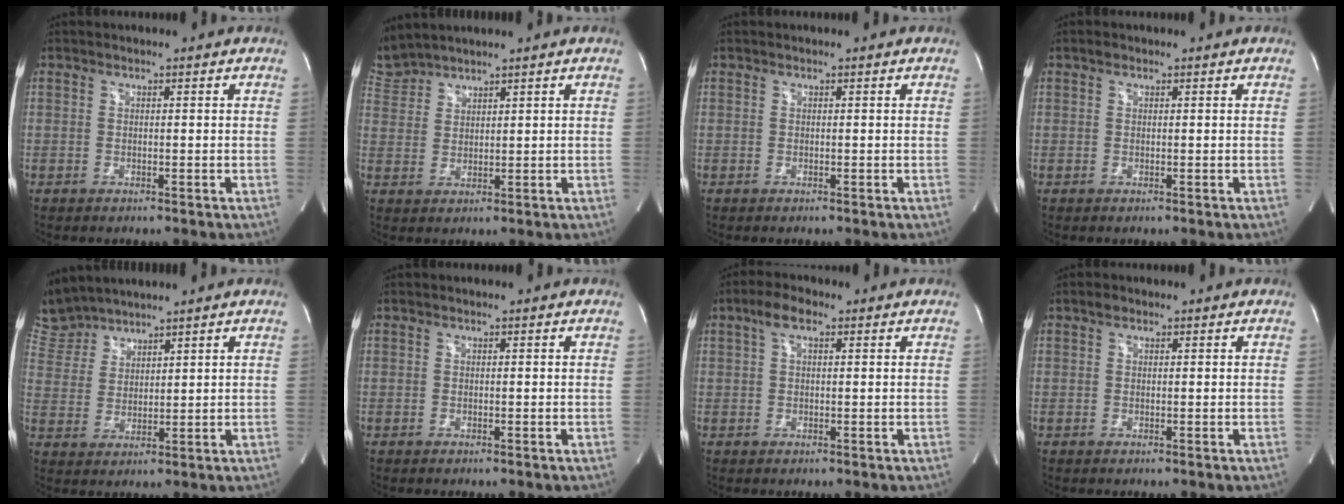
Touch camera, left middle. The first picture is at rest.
{"total": 4.8, "force": [4.8, 0.0, 0.3], "torque": [-0.029, 0.019, 0.108]}
{"total": 0.0}
{"total": 0.5, "force": [0.3, 0.3, 0.2], "torque": [-0.008, 0.006, 0.005]}
{"total": 7.3, "force": [7.1, 1.3, 0.2], "torque": [-0.020, 0.014, 0.160]}
{"total": 0.0}
{"total": 3.6, "force": [1.8, 1.4, 2.8], "torque": [-0.062, 0.020, 0.035]}
{"total": 0.9, "force": [0.6, 0.6, 0.4], "torque": [-0.012, 0.008, 0.010]}